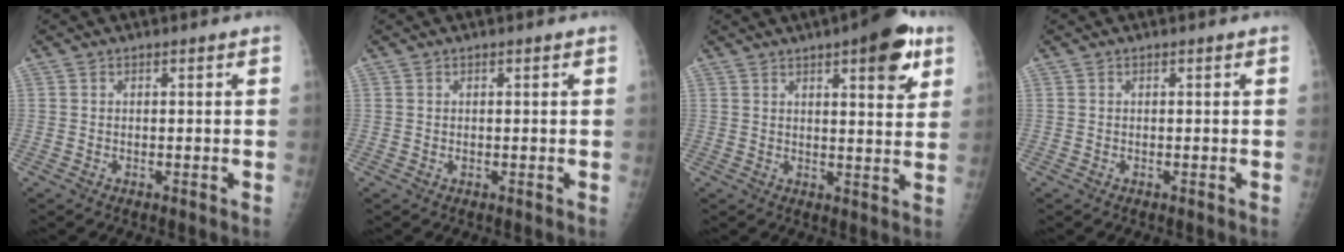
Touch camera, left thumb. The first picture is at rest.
{"total": 0.5, "force": [0.1, 0.2, 0.4], "torque": [-0.005, 0.003, 0.004]}
{"total": 10.8, "force": [5.6, 3.3, 8.7], "torque": [-0.092, -0.019, 0.067]}
{"total": 0.0}